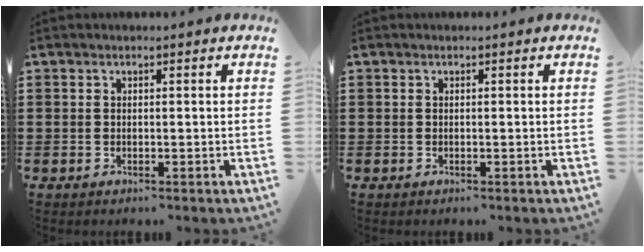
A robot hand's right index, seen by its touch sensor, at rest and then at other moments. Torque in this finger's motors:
{"motor_torque": [0.28, 0.24, 0.00, 0.00]}